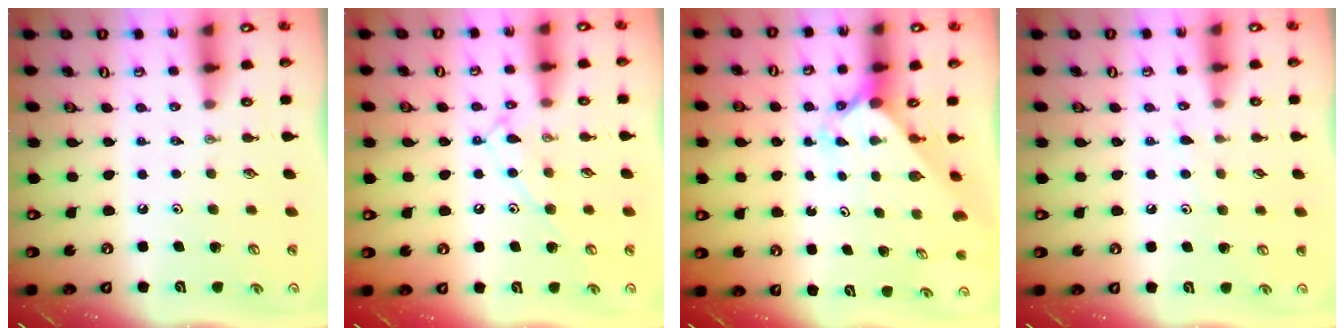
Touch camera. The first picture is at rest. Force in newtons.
{"total": 10.7, "press": 10.7, "slide": 0.8}
{"total": 2.5, "press": 2.5, "slide": 0.2}
{"total": 4.7, "press": 4.6, "slide": 0.6}